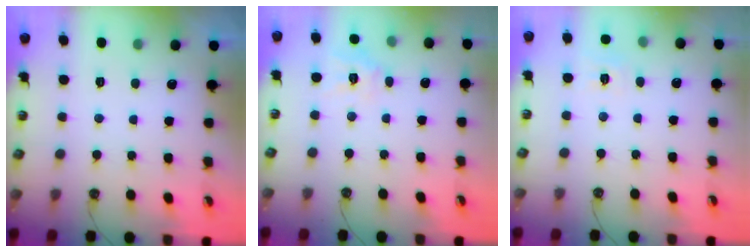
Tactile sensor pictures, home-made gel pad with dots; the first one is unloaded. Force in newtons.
{"total": 8.3, "press": 8.3, "slide": 0.5}
{"total": 5.6, "press": 5.6, "slide": 0.5}